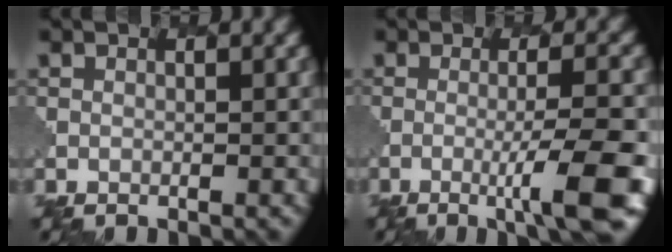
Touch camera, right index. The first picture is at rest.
{"total": 5.8, "force": [-1.9, 0.6, 5.4], "torque": [-0.082, 0.003, -0.035]}